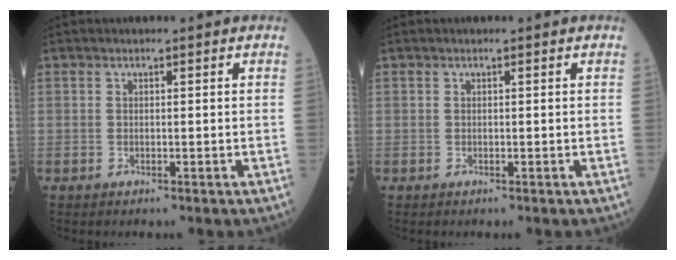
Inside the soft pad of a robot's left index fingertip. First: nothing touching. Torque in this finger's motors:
{"motor_torque": [0.00, 0.00, 0.00, 0.01]}